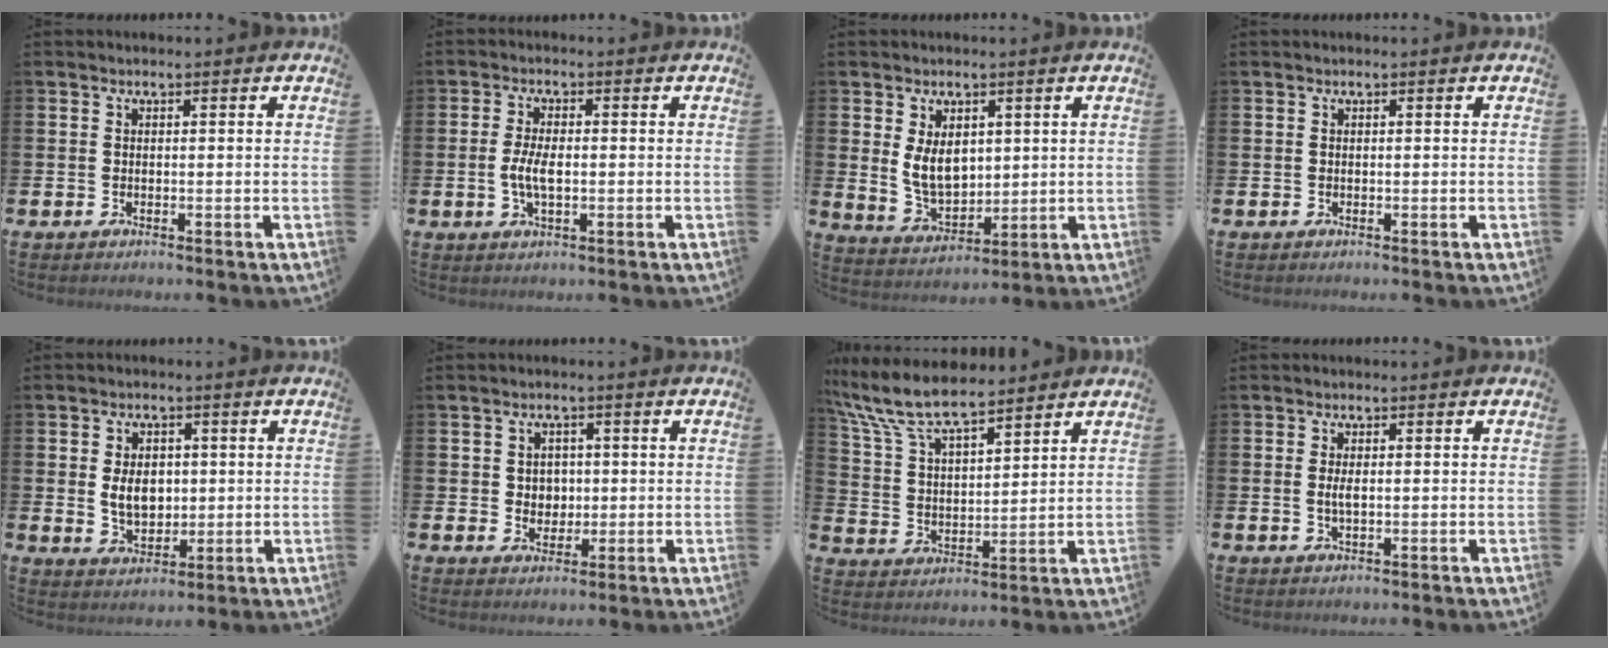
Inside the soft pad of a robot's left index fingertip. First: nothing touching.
{"total": 4.0, "force": [-0.5, 1.7, 3.6], "torque": [-0.066, -0.002, -0.013]}
{"total": 5.4, "force": [1.9, 3.5, 3.6], "torque": [-0.064, 0.000, 0.033]}
{"total": 0.0}
{"total": 4.7, "force": [0.6, 3.3, 3.3], "torque": [-0.050, 0.005, 0.004]}
{"total": 2.8, "force": [0.8, 2.6, 0.8], "torque": [-0.012, 0.005, 0.008]}
{"total": 9.3, "force": [8.4, 2.2, 3.4], "torque": [-0.103, -0.036, 0.153]}
{"total": 1.6, "force": [0.1, 0.6, 1.5], "torque": [-0.025, 0.000, -0.001]}